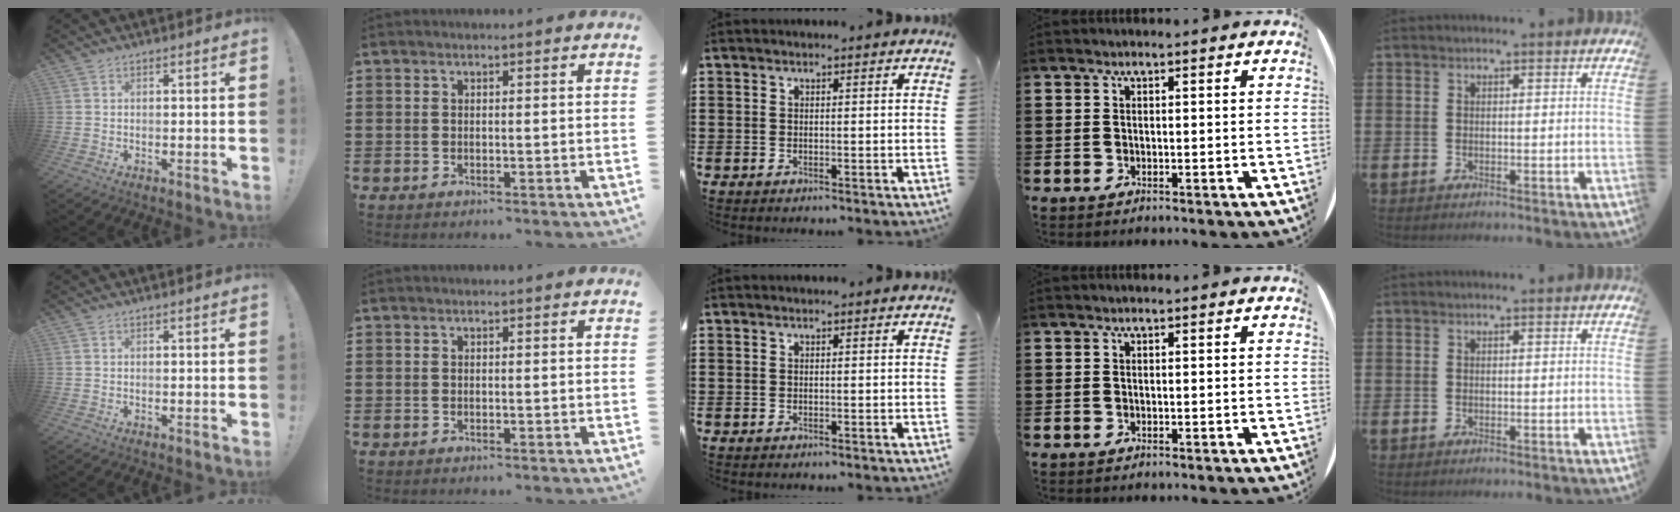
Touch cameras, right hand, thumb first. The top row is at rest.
{}